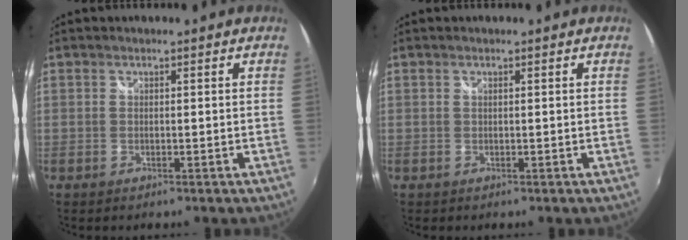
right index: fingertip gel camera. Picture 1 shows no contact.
{"total": 0.0}